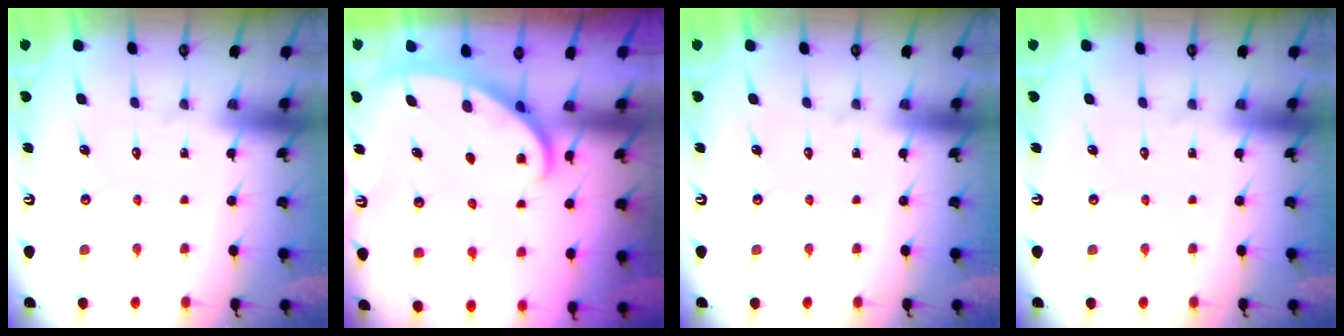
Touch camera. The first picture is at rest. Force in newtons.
{"total": 2.7, "press": 2.7, "slide": 0.1}
{"total": 0.0}
{"total": 0.0}